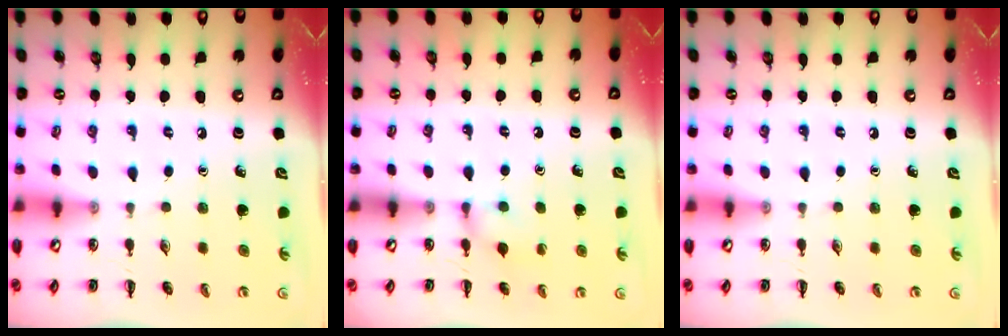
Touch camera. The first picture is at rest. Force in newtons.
{"total": 6.4, "press": 6.2, "slide": 1.6}
{"total": 0.0}